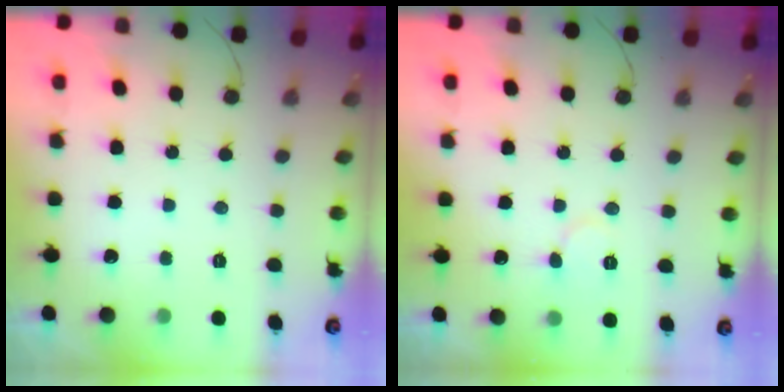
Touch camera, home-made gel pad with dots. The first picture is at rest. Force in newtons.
{"total": 5.6, "press": 5.6, "slide": 0.6}